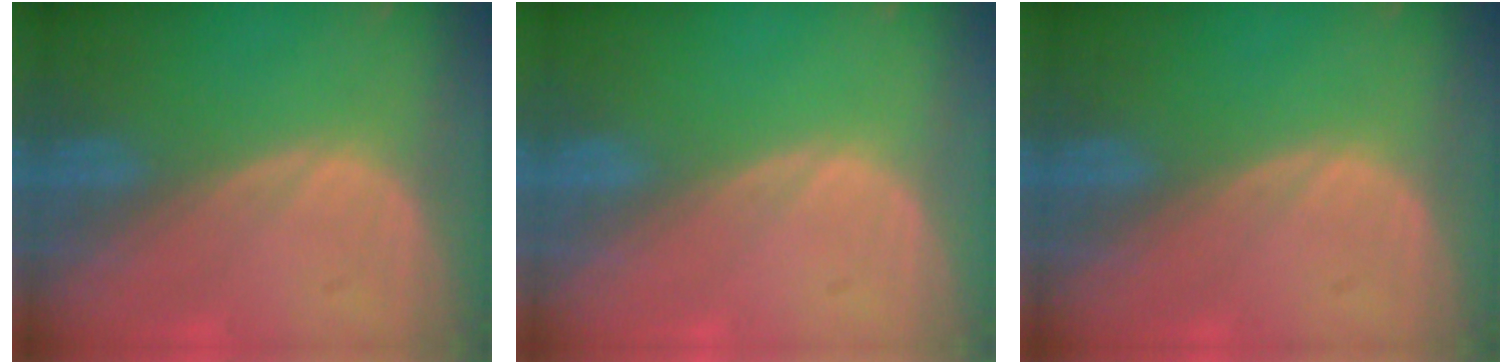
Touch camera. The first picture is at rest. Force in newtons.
{"total": 0.0}
{"total": 0.0}